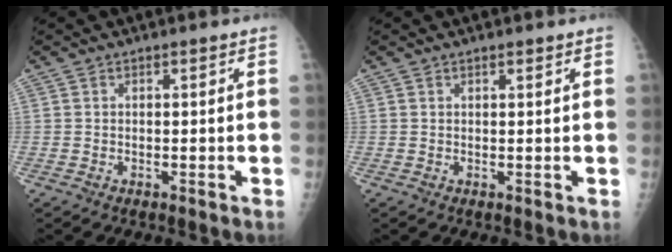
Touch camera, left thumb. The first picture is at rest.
{"total": 0.8, "force": [0.6, 0.3, 0.5], "torque": [-0.008, -0.003, 0.009]}